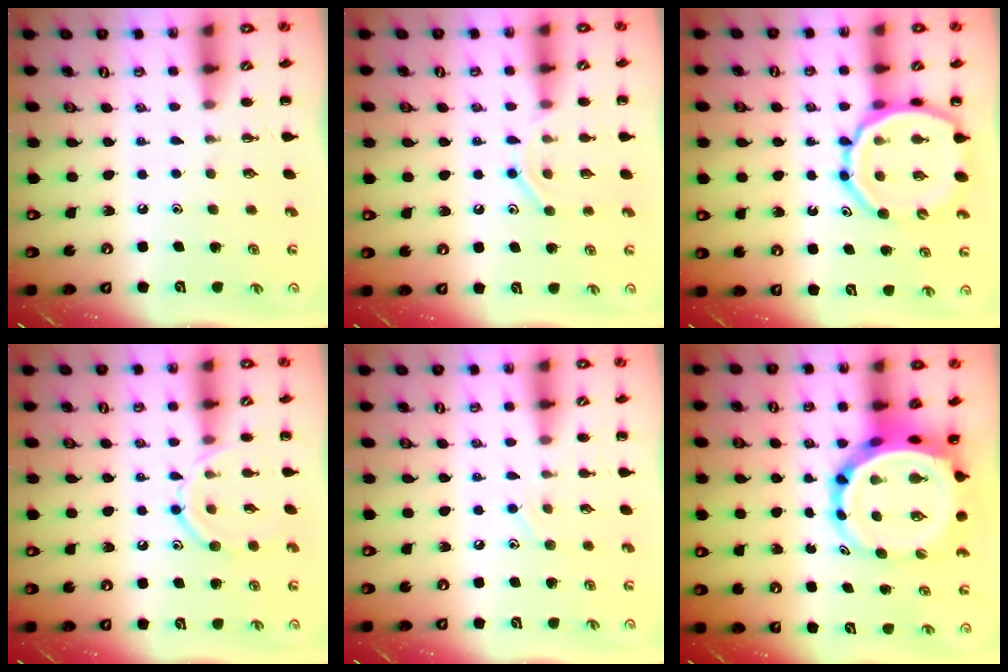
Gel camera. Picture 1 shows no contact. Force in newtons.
{"total": 8.4, "press": 8.4, "slide": 1.0}
{"total": 15.2, "press": 14.8, "slide": 3.4}
{"total": 10.9, "press": 10.9, "slide": 0.8}
{"total": 6.2, "press": 5.9, "slide": 2.0}
{"total": 10.4, "press": 9.9, "slide": 3.2}